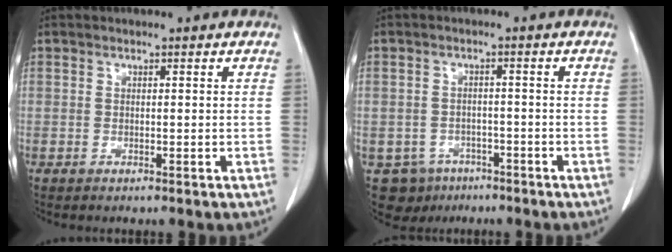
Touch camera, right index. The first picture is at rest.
{"total": 6.2, "force": [-3.5, 5.0, 0.6], "torque": [-0.011, 0.007, -0.046]}